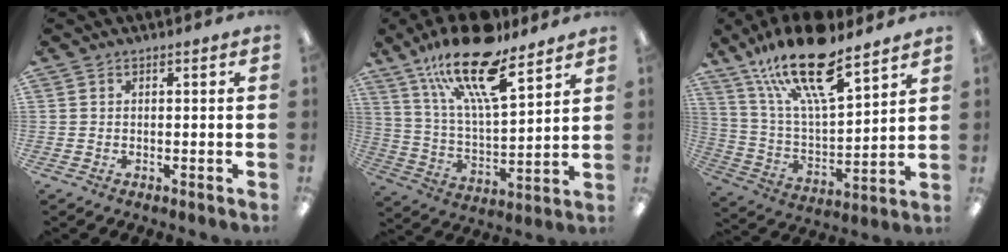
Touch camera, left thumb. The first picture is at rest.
{"total": 20.9, "force": [14.4, 6.4, 13.6], "torque": [-0.237, -0.083, 0.246]}
{"total": 21.9, "force": [14.8, 7.1, 14.5], "torque": [-0.273, -0.087, 0.251]}